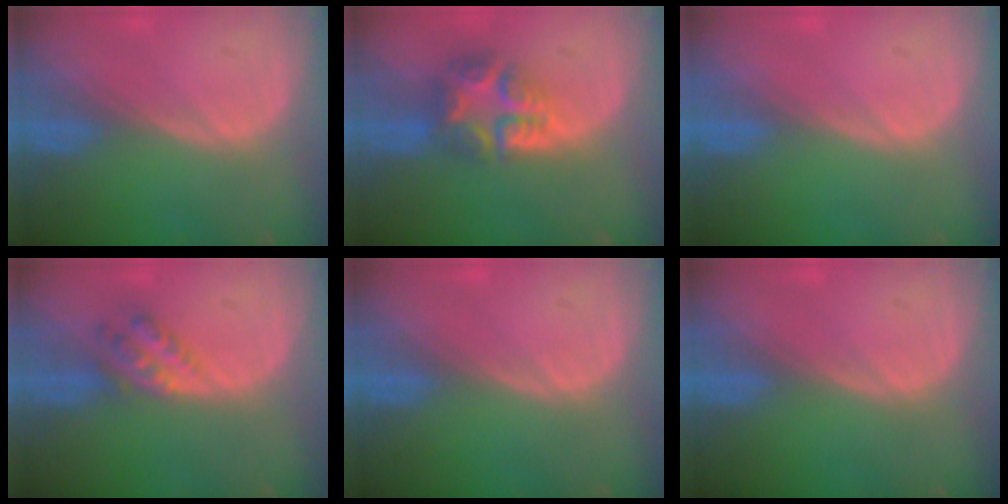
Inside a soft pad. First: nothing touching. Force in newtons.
{"total": 7.6, "press": 6.7, "slide": 3.6}
{"total": 0.0}
{"total": 4.5, "press": 3.9, "slide": 2.2}
{"total": 0.0}
{"total": 0.0}